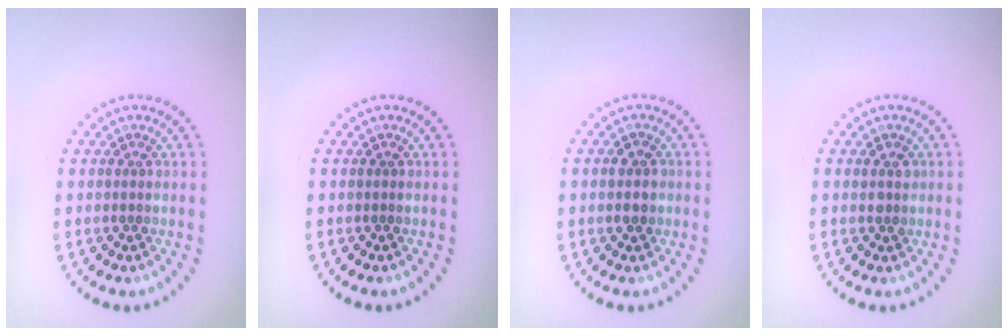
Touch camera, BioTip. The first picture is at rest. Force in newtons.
{"total": 0.0}
{"total": 1.4, "press": 1.4, "slide": 0.3}
{"total": 1.3, "press": 1.2, "slide": 0.5}